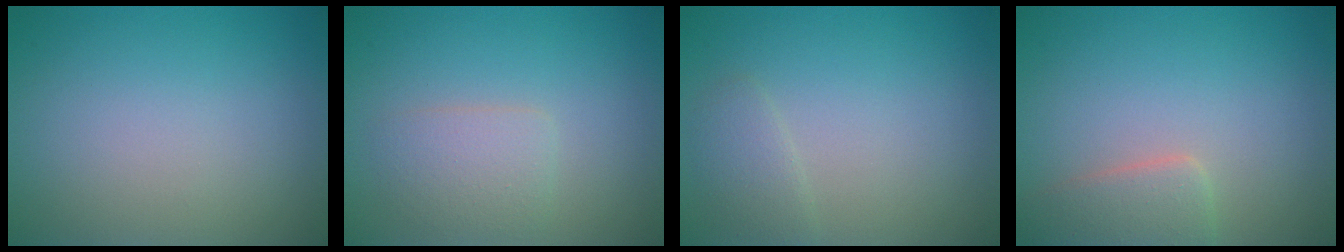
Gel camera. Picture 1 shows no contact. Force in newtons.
{"total": 2.3, "press": 2.3, "slide": 0.1}
{"total": 1.6, "press": 1.6, "slide": 0.1}
{"total": 2.9, "press": 2.9, "slide": 0.3}